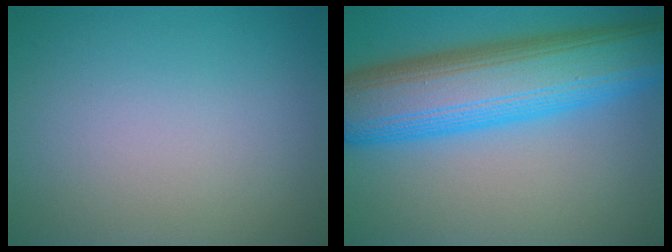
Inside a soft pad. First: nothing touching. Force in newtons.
{"total": 12.2, "press": 12.2, "slide": 0.2}